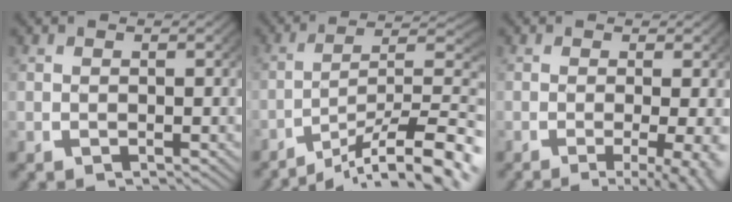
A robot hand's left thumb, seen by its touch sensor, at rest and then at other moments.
{"total": 10.3, "force": [-4.7, 5.3, 7.5], "torque": [-0.114, -0.027, -0.058]}
{"total": 6.3, "force": [-3.5, 2.3, 4.7], "torque": [-0.072, -0.025, -0.041]}